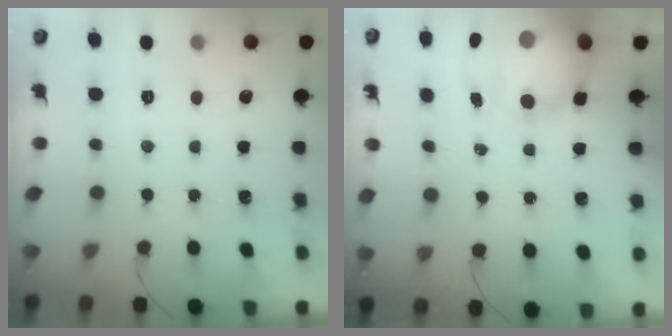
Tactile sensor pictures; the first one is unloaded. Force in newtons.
{"total": 15.8, "press": 15.4, "slide": 3.6}